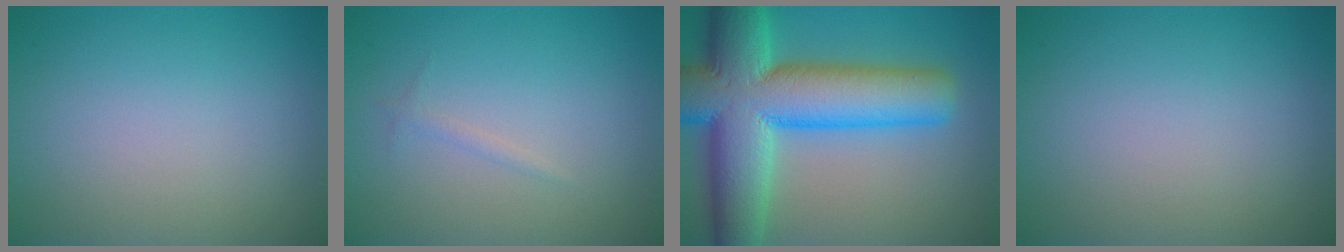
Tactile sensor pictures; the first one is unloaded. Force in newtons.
{"total": 0.6, "press": 0.6, "slide": 0.1}
{"total": 14.3, "press": 14.3, "slide": 0.4}
{"total": 0.0}